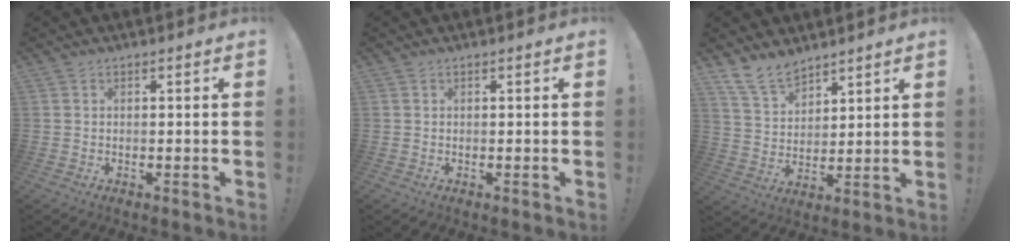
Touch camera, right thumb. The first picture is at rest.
{"total": 0.0}
{"total": 10.3, "force": [8.5, 4.8, 3.2], "torque": [-0.062, -0.056, 0.167]}